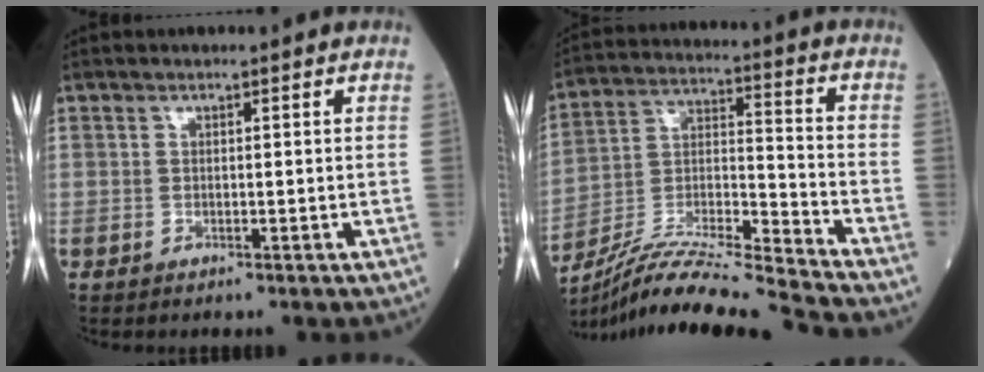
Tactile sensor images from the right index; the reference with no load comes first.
{"total": 17.9, "force": [-16.5, -2.7, 6.4], "torque": [-0.118, -0.004, -0.293]}